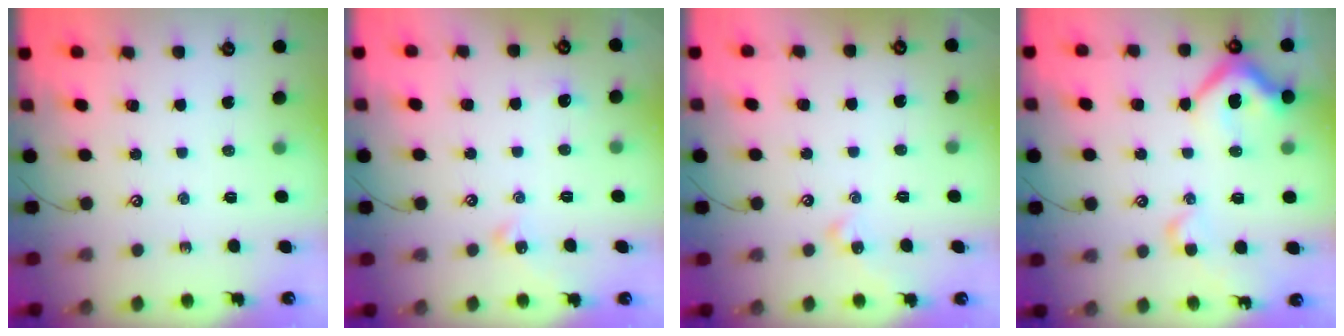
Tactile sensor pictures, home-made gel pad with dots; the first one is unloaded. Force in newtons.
{"total": 1.1, "press": 1.0, "slide": 0.4}
{"total": 1.3, "press": 1.2, "slide": 0.4}
{"total": 10.9, "press": 10.7, "slide": 1.7}